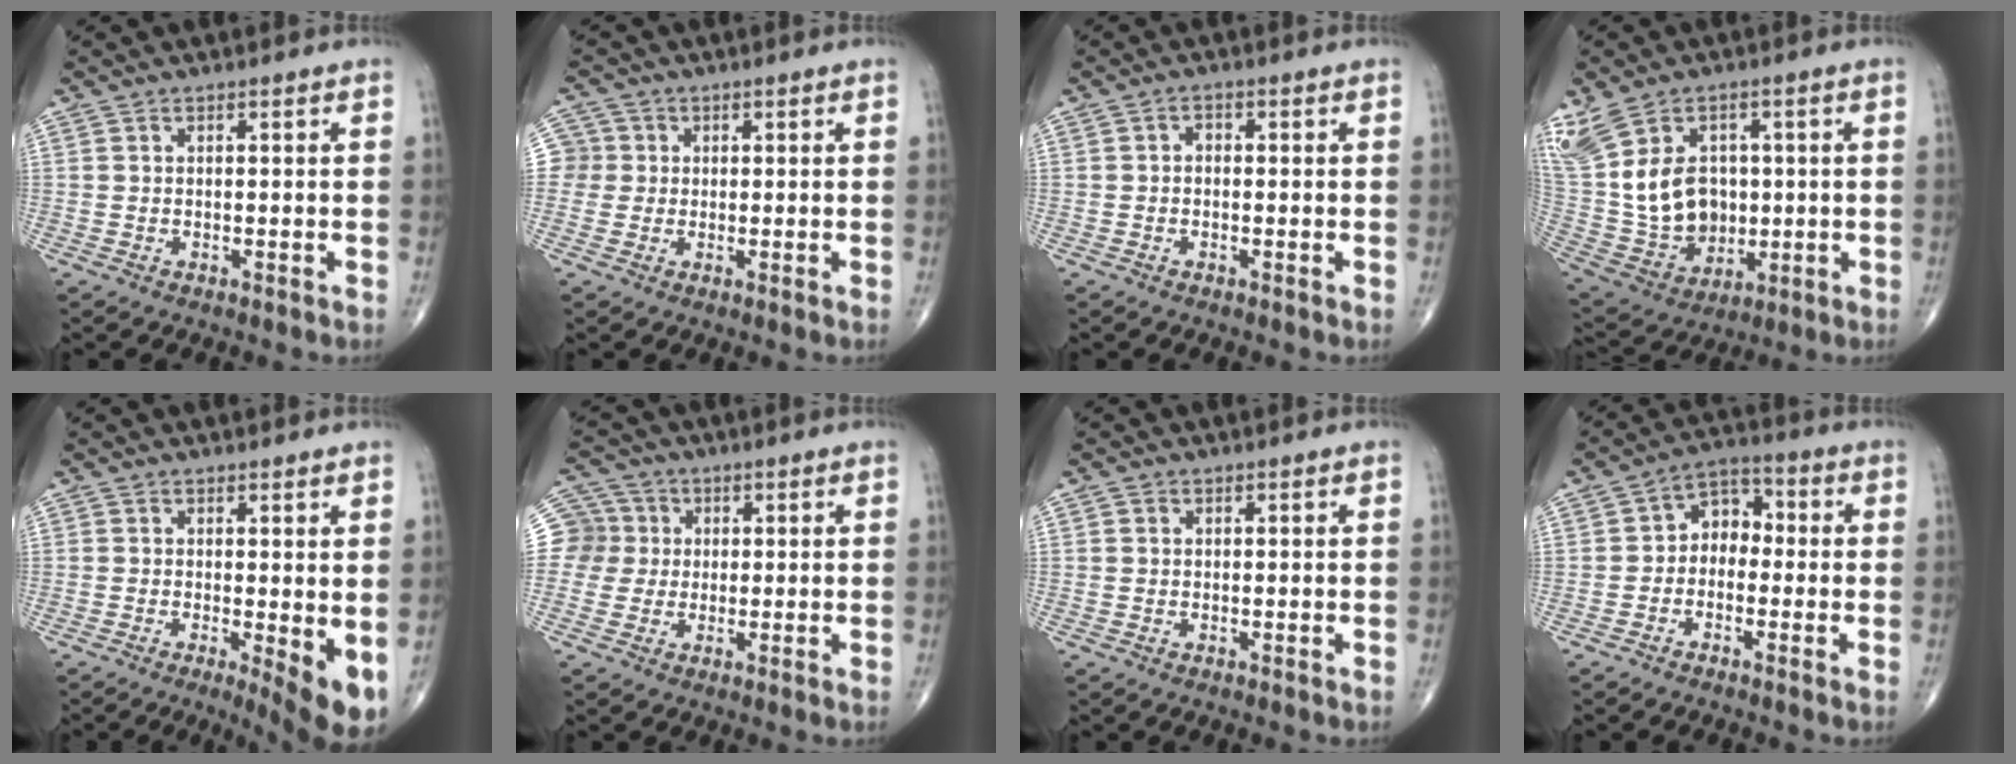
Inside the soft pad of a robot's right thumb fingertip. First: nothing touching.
{"total": 4.1, "force": [0.3, 4.0, 0.2], "torque": [0.019, 0.008, 0.000]}
{"total": 1.3, "force": [-0.1, 1.0, 0.9], "torque": [-0.006, 0.005, -0.005]}
{"total": 19.6, "force": [4.3, 14.4, 12.5], "torque": [-0.262, 0.010, 0.117]}
{"total": 6.8, "force": [-0.5, 1.9, 6.6], "torque": [-0.091, -0.017, -0.003]}
{"total": 8.2, "force": [0.9, 8.1, 1.1], "torque": [-0.007, 0.021, 0.012]}
{"total": 0.0}
{"total": 6.4, "force": [-0.8, 4.8, 4.1], "torque": [-0.035, 0.030, -0.032]}